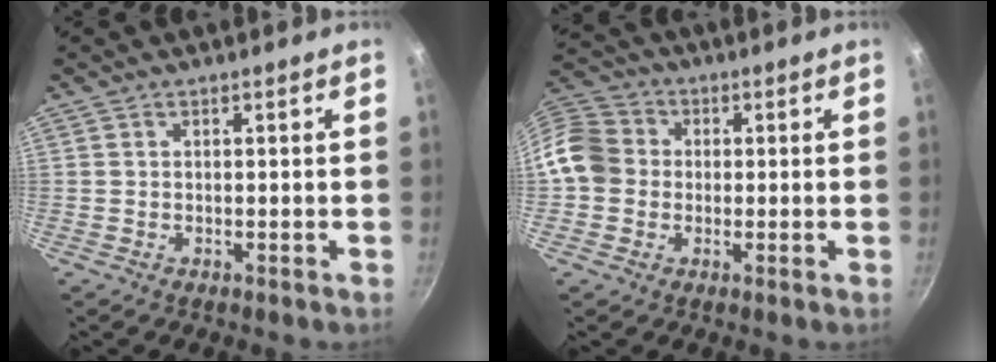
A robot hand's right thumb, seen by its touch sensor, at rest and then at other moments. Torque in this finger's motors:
{"motor_torque": [-0.24, 0.73, 0.45, -0.50, 0.05]}